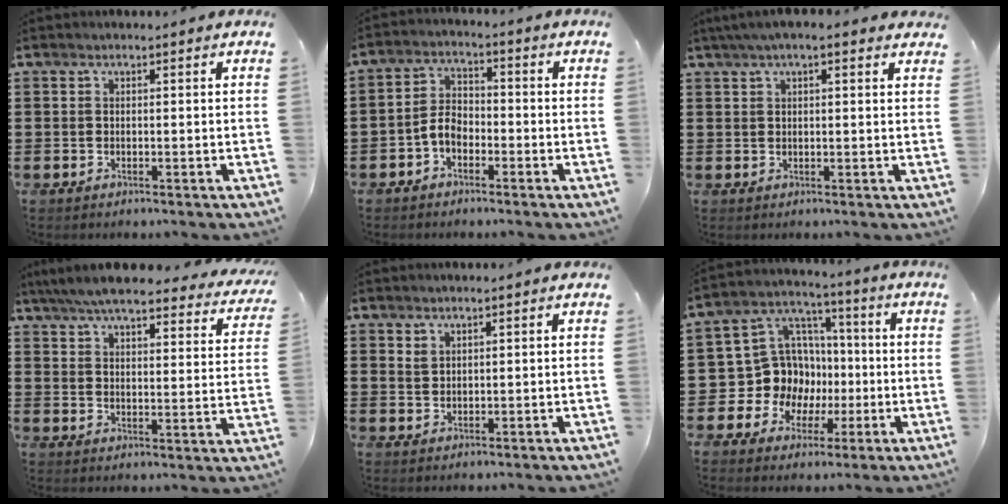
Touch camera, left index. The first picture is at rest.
{"total": 4.1, "force": [-2.3, 2.4, 2.4], "torque": [-0.067, 0.003, -0.053]}
{"total": 3.2, "force": [2.1, 0.7, 2.4], "torque": [-0.052, 0.008, 0.038]}
{"total": 6.8, "force": [6.2, 0.2, 2.7], "torque": [-0.079, -0.032, 0.108]}
{"total": 1.5, "force": [1.2, 0.8, 0.3], "torque": [-0.008, 0.003, 0.024]}
{"total": 11.1, "force": [-0.6, 10.7, 2.9], "torque": [-0.116, -0.003, -0.002]}